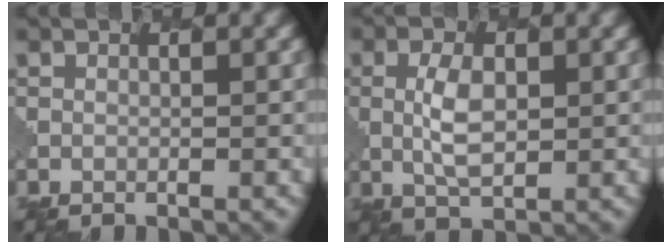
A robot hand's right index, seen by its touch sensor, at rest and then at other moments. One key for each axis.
{"total": 3.3, "fx": 0.6, "fy": 1.6, "fz": 2.8, "tx": -0.064, "ty": -0.002, "tz": 0.016}